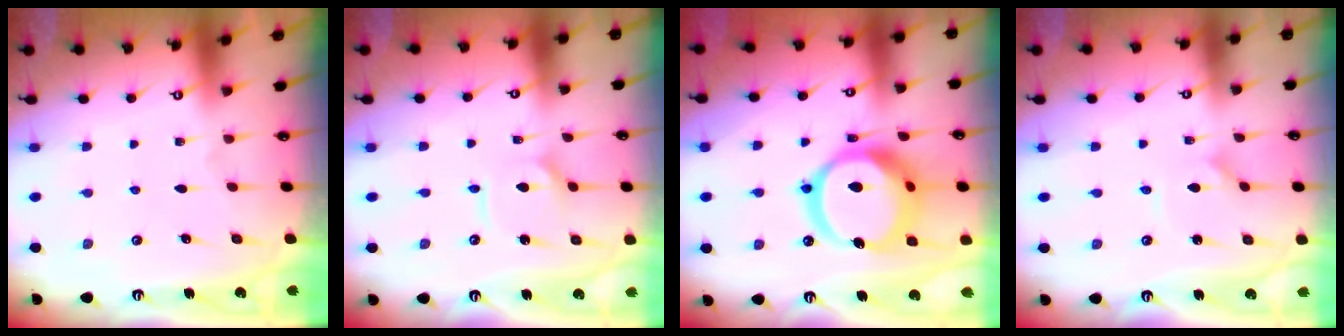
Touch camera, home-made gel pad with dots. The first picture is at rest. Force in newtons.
{"total": 5.0, "press": 5.0, "slide": 0.5}
{"total": 20.9, "press": 20.7, "slide": 2.4}
{"total": 0.9, "press": 0.9, "slide": 0.0}